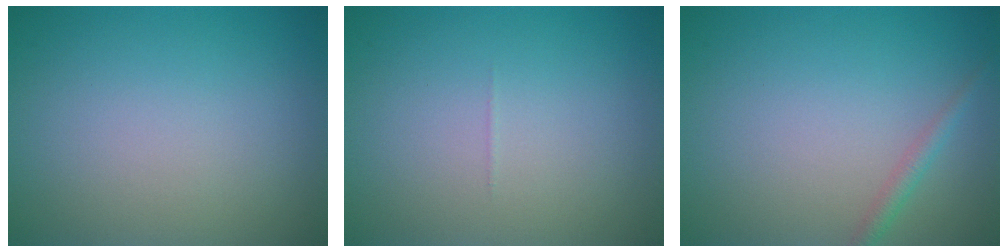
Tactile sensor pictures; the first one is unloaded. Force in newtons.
{"total": 0.0}
{"total": 1.3, "press": 1.3, "slide": 0.1}